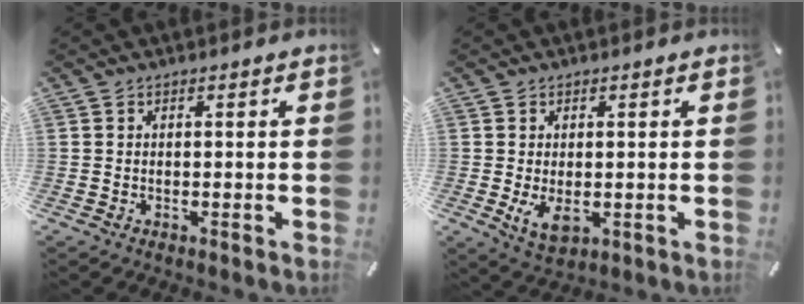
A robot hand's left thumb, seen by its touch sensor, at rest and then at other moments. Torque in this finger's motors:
{"motor_torque": [0.44, 0.51, 0.59, 0.10, 0.05]}